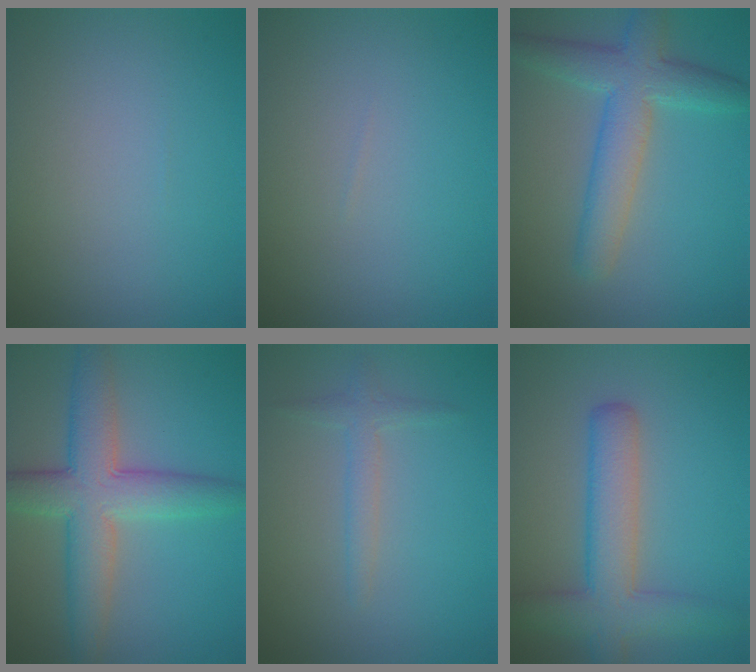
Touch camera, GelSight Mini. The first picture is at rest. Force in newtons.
{"total": 0.0}
{"total": 5.4, "press": 5.4, "slide": 0.2}
{"total": 6.8, "press": 6.8, "slide": 0.1}
{"total": 1.7, "press": 1.7, "slide": 0.1}
{"total": 5.6, "press": 5.6, "slide": 0.1}